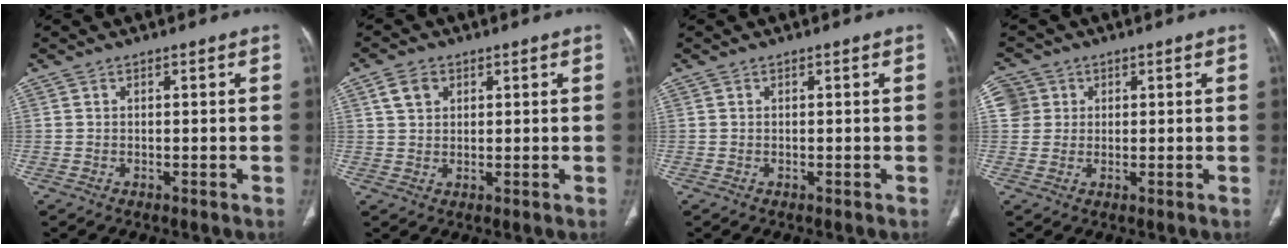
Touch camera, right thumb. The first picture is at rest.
{"total": 4.2, "force": [1.9, 3.1, 2.2], "torque": [-0.030, -0.004, 0.038]}
{"total": 0.0}
{"total": 4.8, "force": [1.5, 4.5, 0.6], "torque": [0.004, 0.005, 0.030]}